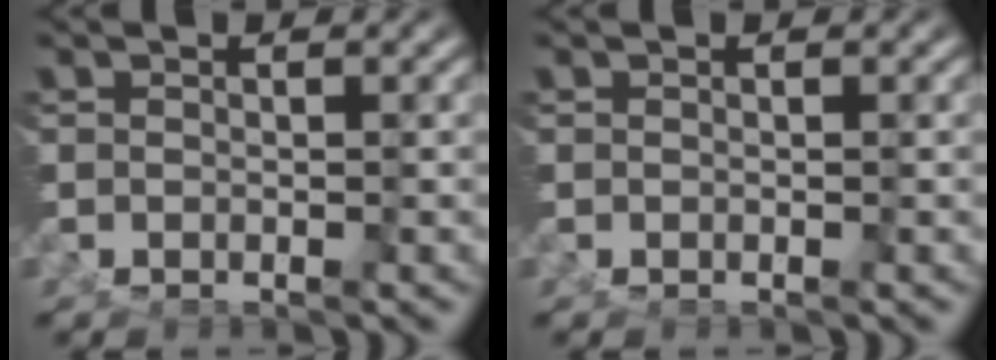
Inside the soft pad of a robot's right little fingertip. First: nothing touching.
{"total": 0.0}